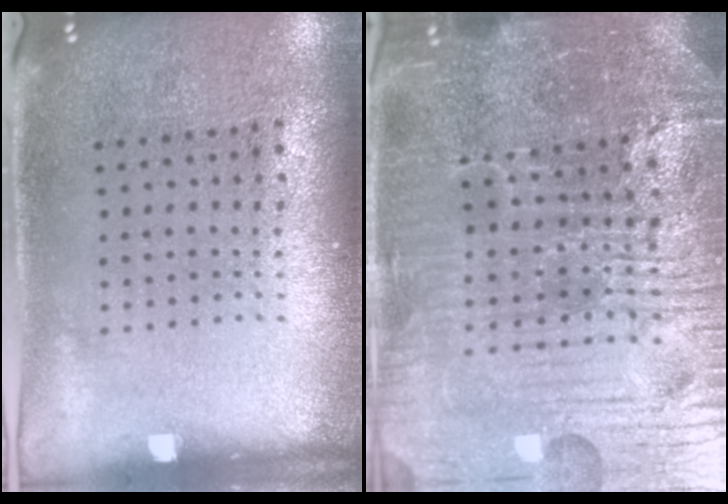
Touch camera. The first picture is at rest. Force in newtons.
{"total": 6.4, "press": 5.9, "slide": 2.5}